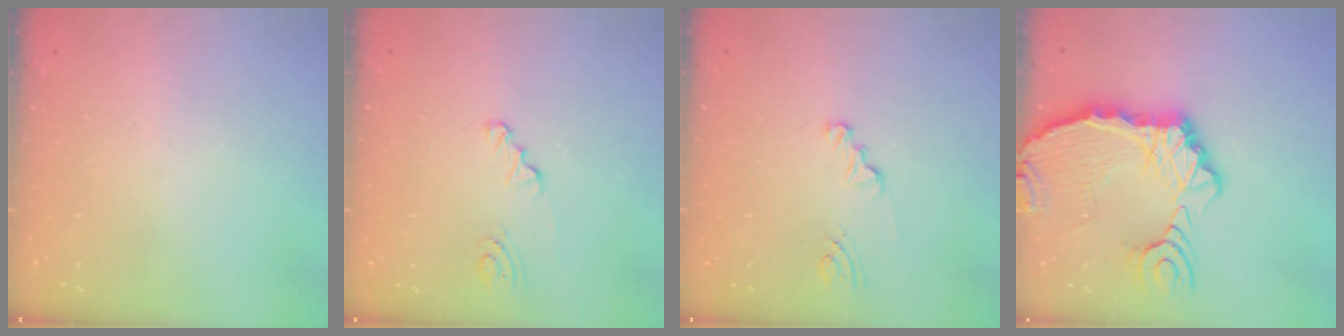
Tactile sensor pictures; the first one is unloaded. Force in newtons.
{"total": 2.2, "press": 2.2, "slide": 0.3}
{"total": 1.8, "press": 1.8, "slide": 0.2}
{"total": 15.0, "press": 14.8, "slide": 2.0}